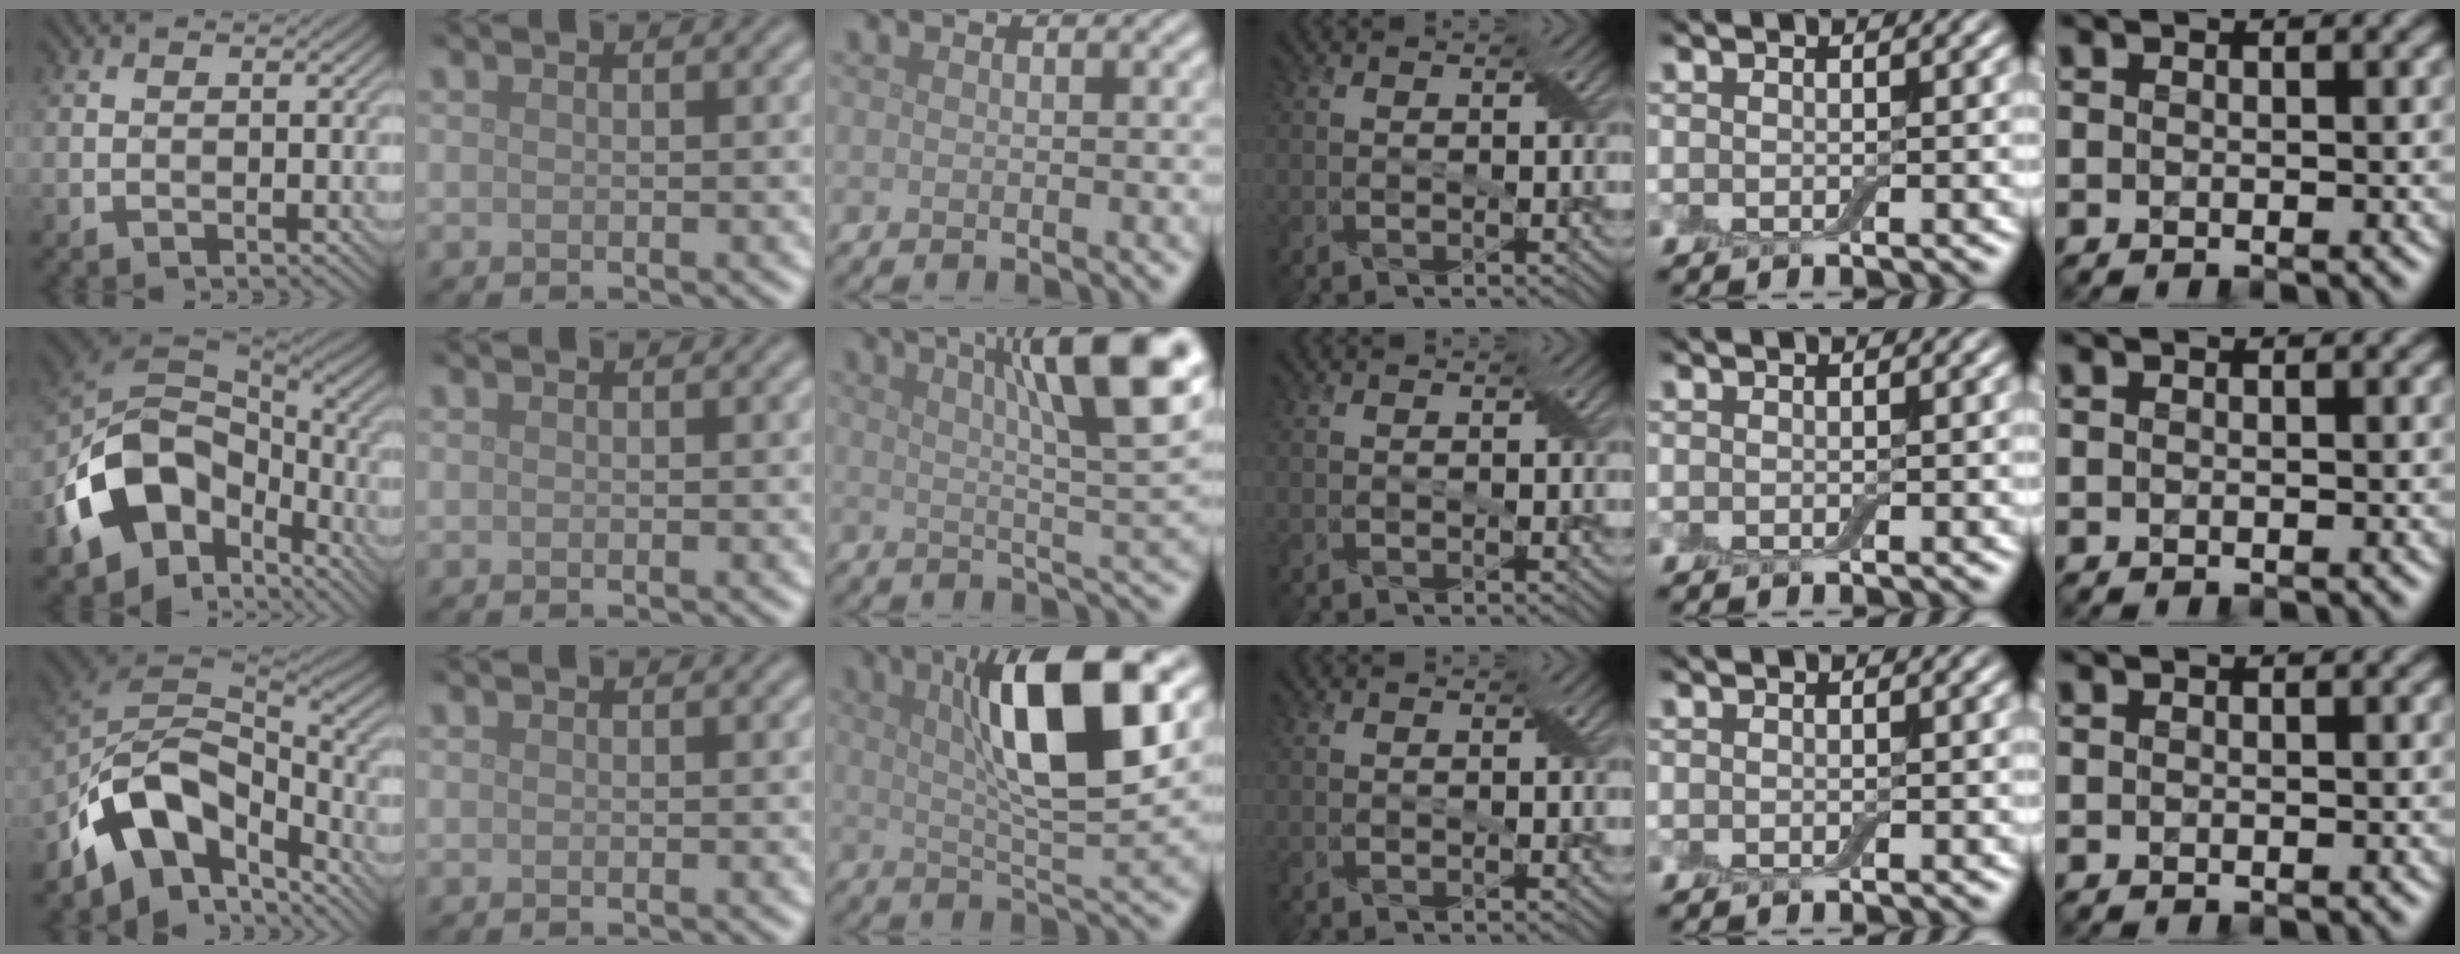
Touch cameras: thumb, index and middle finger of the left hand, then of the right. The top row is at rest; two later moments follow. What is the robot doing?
{"motion": "open", "object": "airpods case & airpods"}